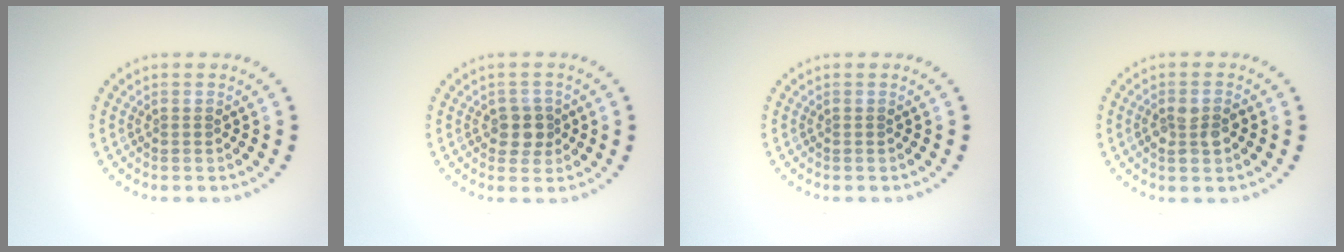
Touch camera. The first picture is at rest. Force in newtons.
{"total": 2.3, "press": 2.1, "slide": 0.8}
{"total": 0.0}
{"total": 2.6, "press": 2.5, "slide": 0.5}